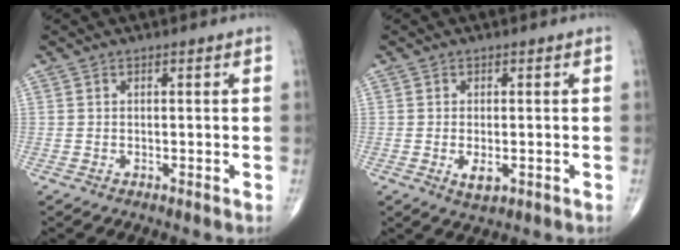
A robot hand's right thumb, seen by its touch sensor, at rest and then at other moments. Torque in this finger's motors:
{"motor_torque": [-0.25, -0.05, 0.22, 0.41, 0.00]}